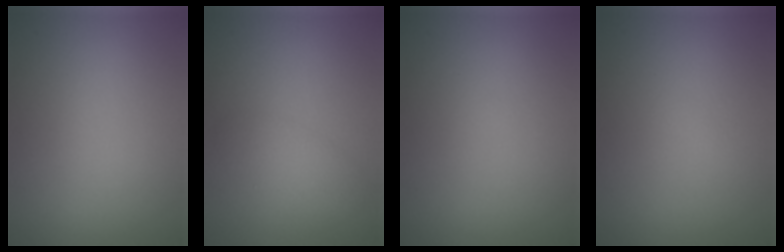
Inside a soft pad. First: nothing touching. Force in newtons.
{"total": 1.9, "press": 1.9, "slide": 0.1}
{"total": 0.0}
{"total": 0.0}